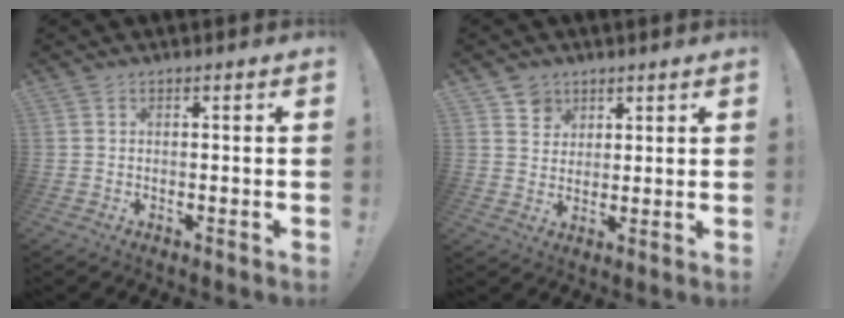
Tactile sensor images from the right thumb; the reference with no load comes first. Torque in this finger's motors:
{"motor_torque": [0.04, -0.05, 0.13, 0.01, -0.03]}